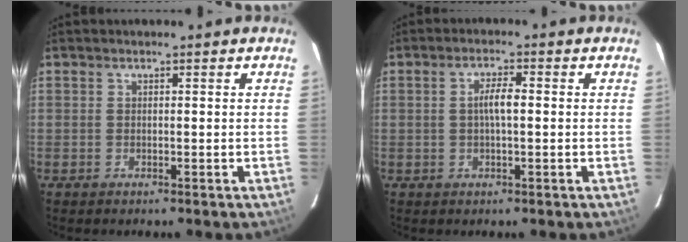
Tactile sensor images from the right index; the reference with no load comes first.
{"total": 3.4, "force": [0.1, 0.7, 3.3], "torque": [-0.062, 0.006, 0.002]}